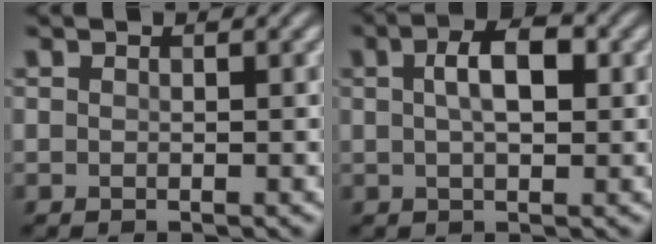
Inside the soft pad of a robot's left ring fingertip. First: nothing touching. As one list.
[{"total": 4.1, "force": [0.9, 1.8, 3.6], "torque": [-0.064, 0.008, 0.012]}]